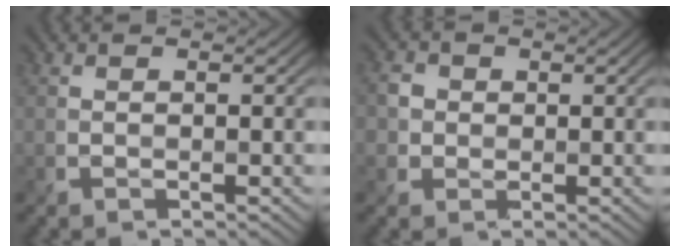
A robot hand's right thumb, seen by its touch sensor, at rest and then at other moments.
{"total": 2.3, "force": [0.1, 2.3, 0.4], "torque": [-0.016, -0.001, -0.001]}